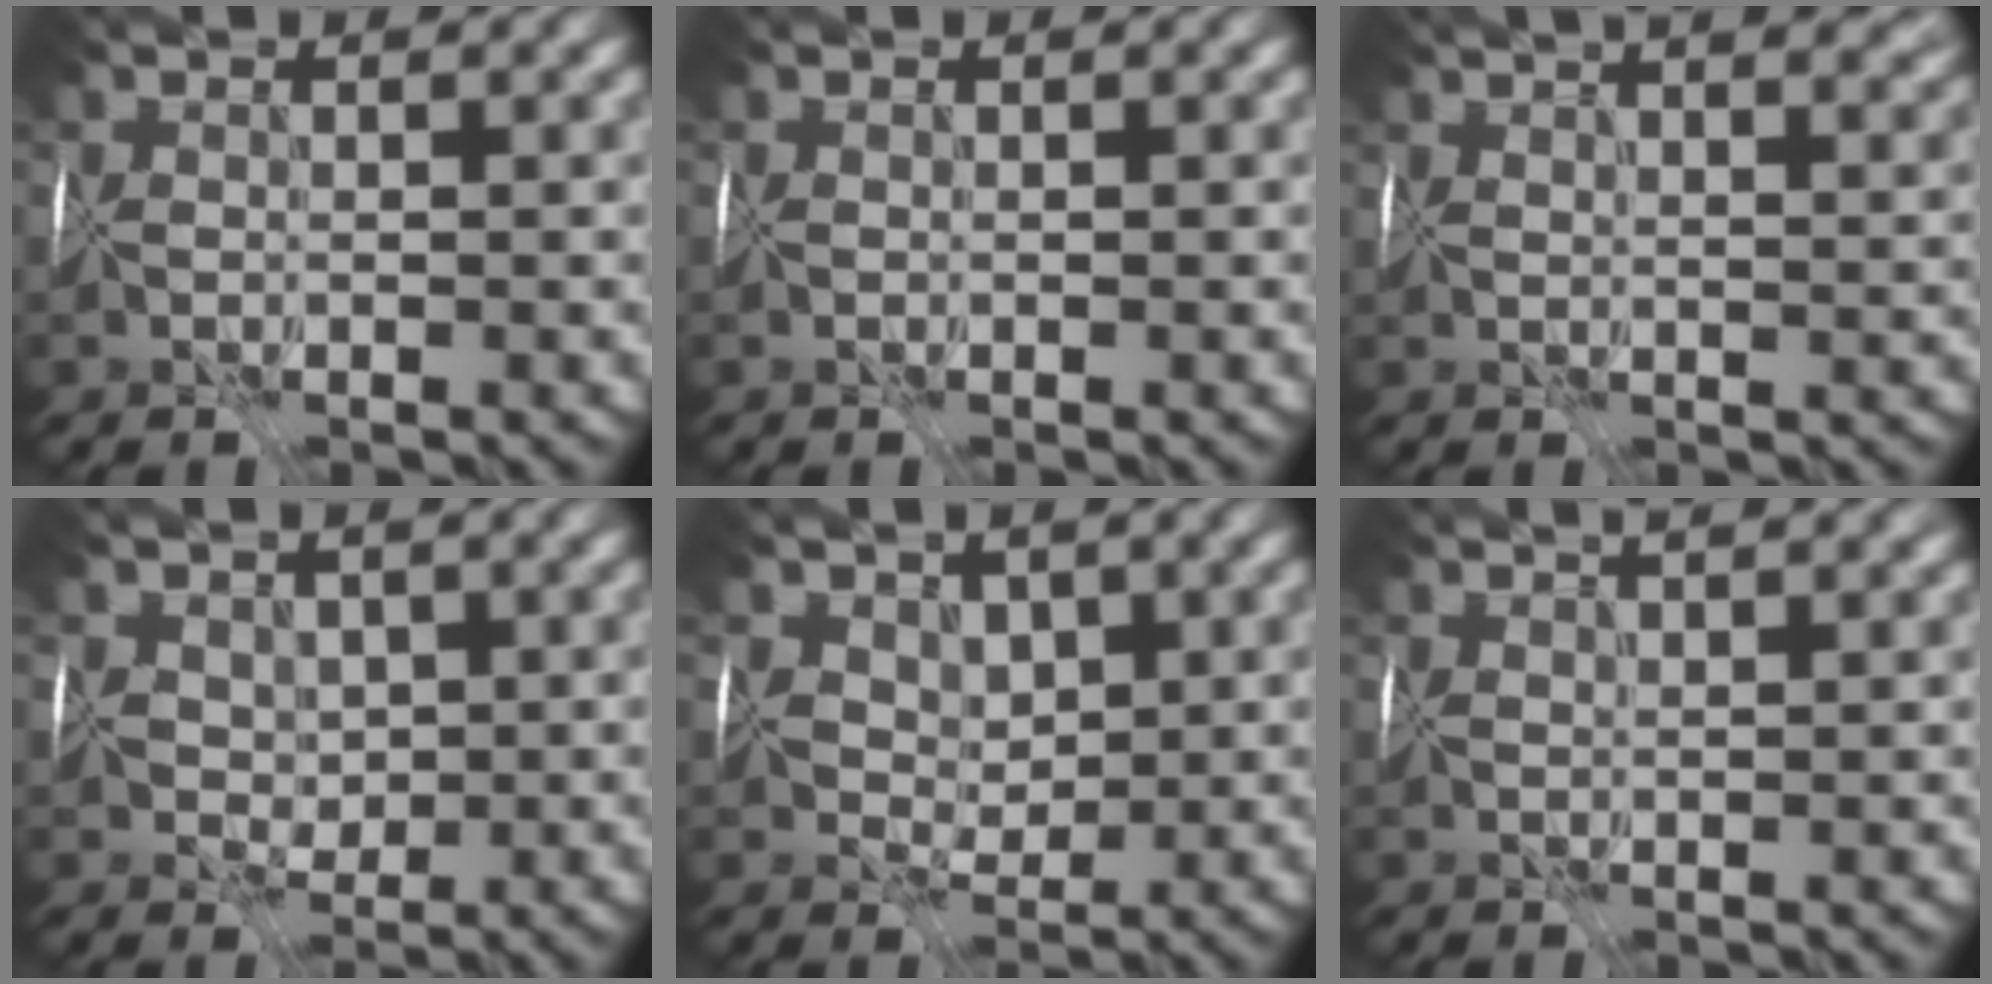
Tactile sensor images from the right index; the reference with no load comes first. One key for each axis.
{"total": 0.0}
{"total": 10.4, "fx": 6.8, "fy": 4.1, "fz": 6.8, "tx": -0.098, "ty": 0.059, "tz": 0.089}
{"total": 3.7, "fx": 1.9, "fy": 2.8, "fz": 1.5, "tx": -0.016, "ty": 0.021, "tz": 0.033}
{"total": 4.1, "fx": 3.0, "fy": 2.5, "fz": 1.5, "tx": -0.021, "ty": 0.014, "tz": 0.055}
{"total": 4.8, "fx": 3.5, "fy": 1.3, "fz": 3.0, "tx": -0.047, "ty": 0.034, "tz": 0.058}